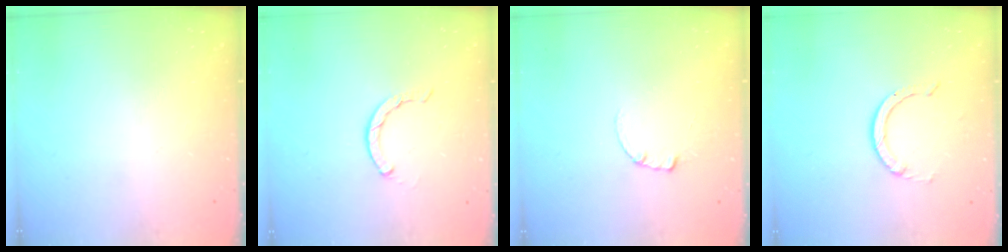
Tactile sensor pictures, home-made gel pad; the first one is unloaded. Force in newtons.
{"total": 1.6, "press": 1.5, "slide": 0.4}
{"total": 0.6, "press": 0.6, "slide": 0.1}
{"total": 2.8, "press": 2.8, "slide": 0.2}